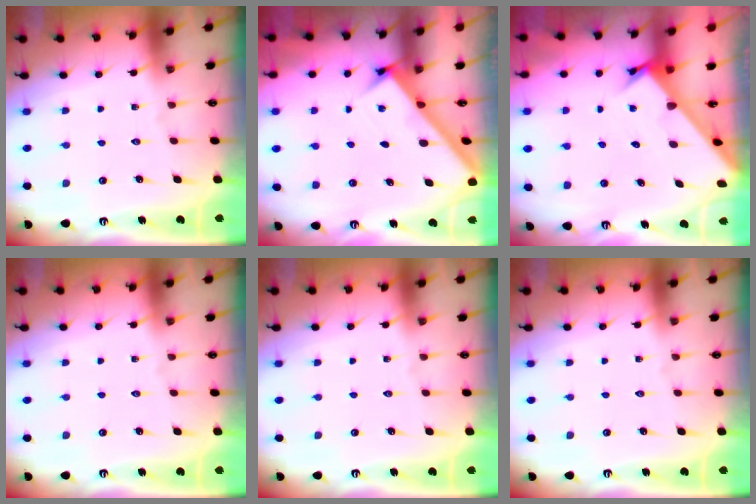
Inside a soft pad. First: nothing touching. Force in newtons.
{"total": 2.6, "press": 2.6, "slide": 0.3}
{"total": 2.1, "press": 2.1, "slide": 0.2}
{"total": 0.0}
{"total": 0.0}
{"total": 0.0}